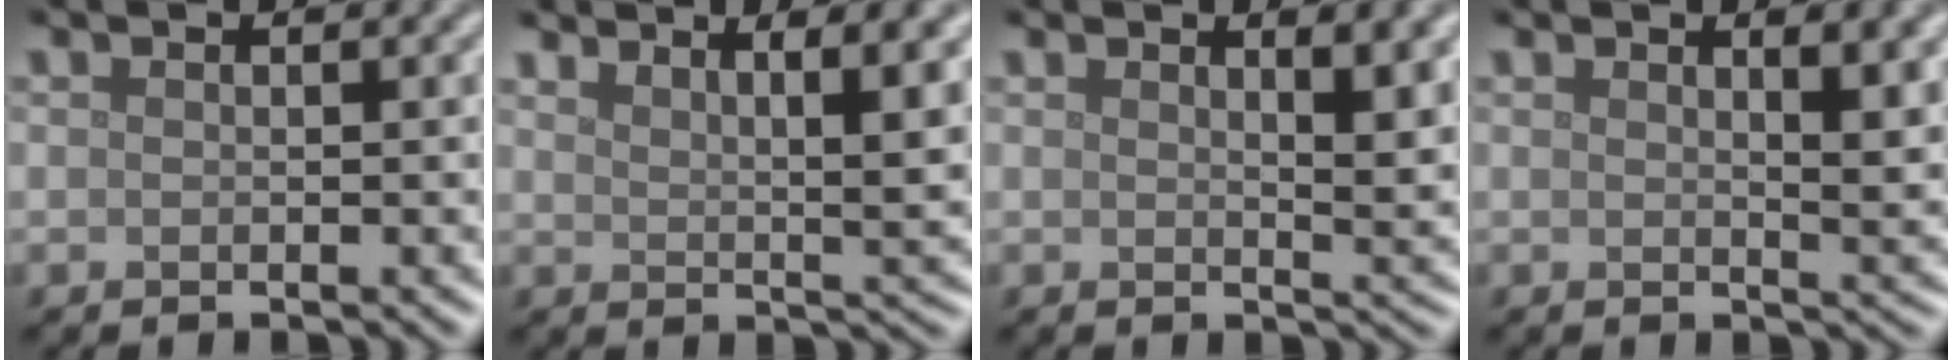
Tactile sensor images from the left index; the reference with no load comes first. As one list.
[{"total": 5.7, "force": [3.6, 1.5, 4.1], "torque": [-0.040, 0.004, 0.055]}, {"total": 4.3, "force": [2.0, 1.3, 3.6], "torque": [-0.037, -0.002, 0.030]}, {"total": 4.1, "force": [1.8, 1.2, 3.4], "torque": [-0.036, -0.002, 0.027]}]